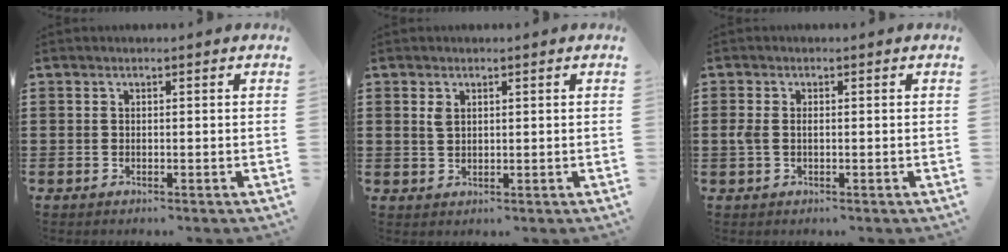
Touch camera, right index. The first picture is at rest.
{"total": 1.6, "force": [0.8, 0.9, 1.1], "torque": [-0.026, 0.003, 0.014]}
{"total": 1.6, "force": [-0.1, 0.8, 1.4], "torque": [-0.042, -0.003, -0.008]}